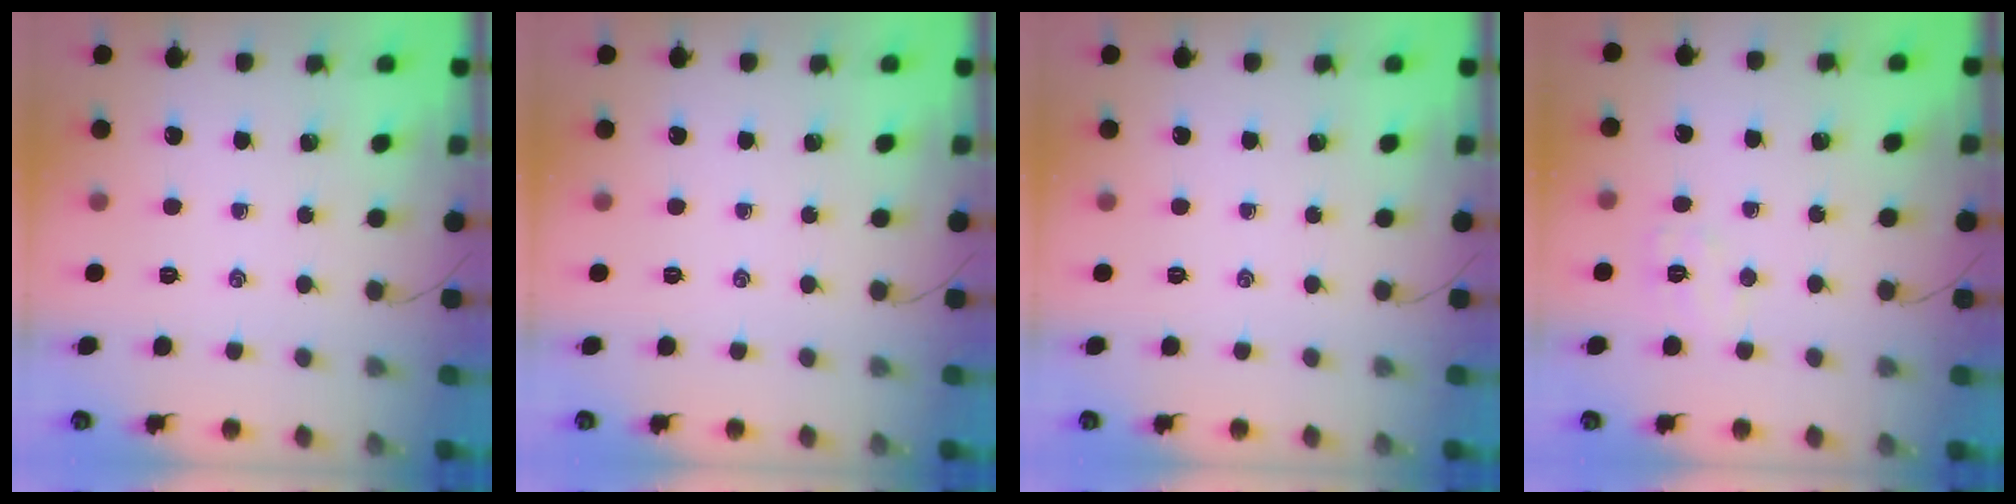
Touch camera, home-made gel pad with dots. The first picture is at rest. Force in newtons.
{"total": 0.0}
{"total": 0.0}
{"total": 5.9, "press": 5.8, "slide": 1.0}